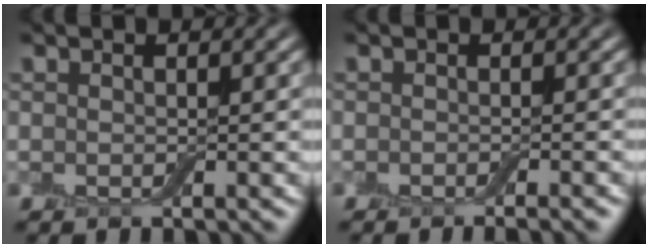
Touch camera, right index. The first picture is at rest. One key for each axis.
{"total": 1.9, "fx": -1.3, "fy": 0.3, "fz": 1.3, "tx": -0.011, "ty": -0.002, "tz": -0.017}